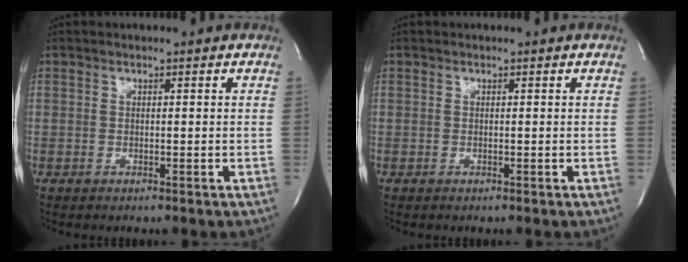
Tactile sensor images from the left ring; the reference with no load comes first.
{"total": 0.0}